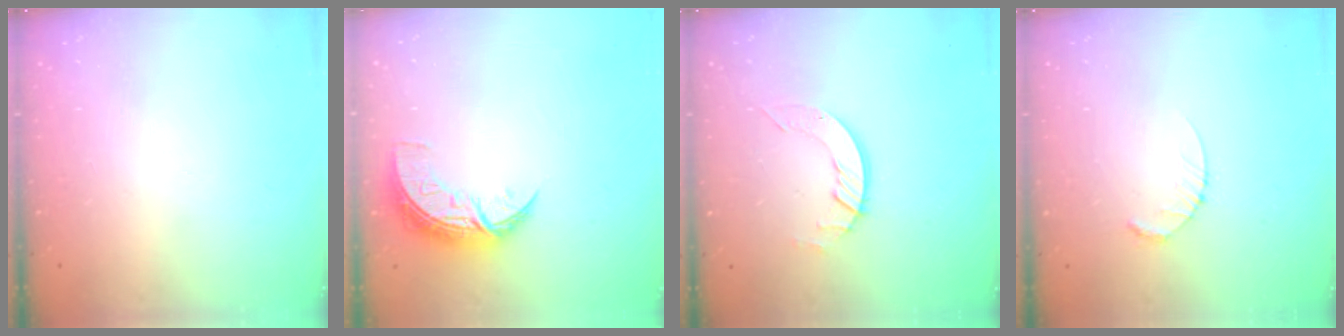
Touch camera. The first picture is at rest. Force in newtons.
{"total": 9.0, "press": 9.0, "slide": 0.5}
{"total": 4.8, "press": 4.8, "slide": 0.3}
{"total": 2.6, "press": 2.6, "slide": 0.4}